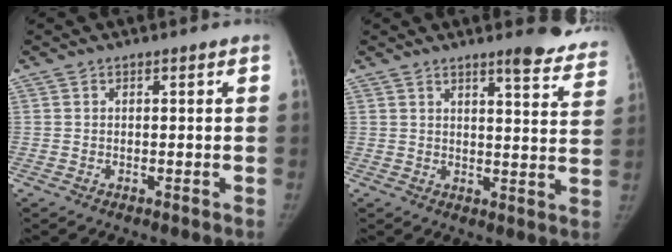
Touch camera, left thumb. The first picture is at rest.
{"total": 11.6, "force": [10.0, 2.0, 5.5], "torque": [-0.034, -0.065, 0.104]}